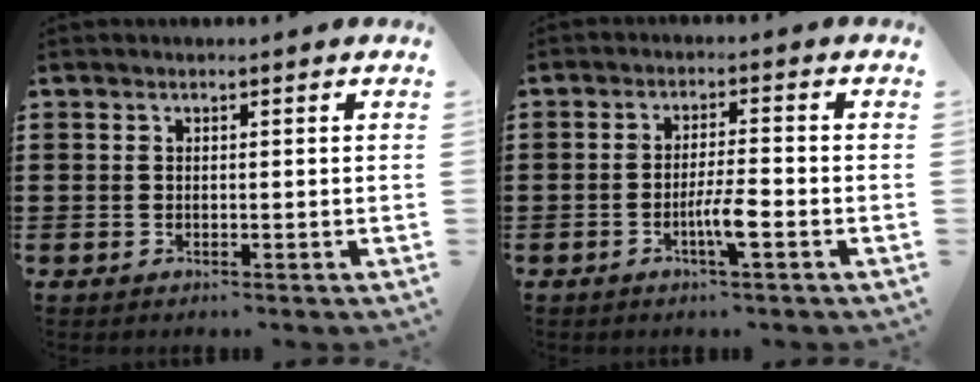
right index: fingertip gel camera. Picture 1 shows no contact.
{"total": 4.7, "force": [-1.9, 0.5, 4.2], "torque": [-0.086, -0.008, -0.037]}